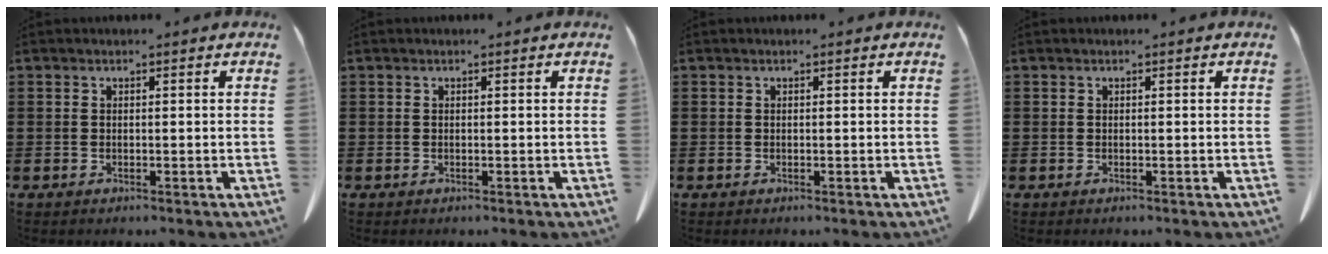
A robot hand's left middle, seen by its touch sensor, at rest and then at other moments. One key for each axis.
{"total": 0.0}
{"total": 0.0}
{"total": 0.0}